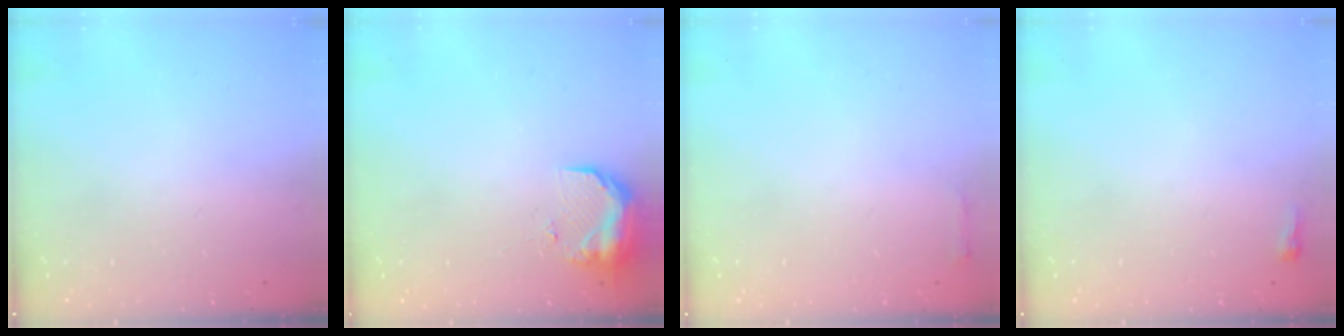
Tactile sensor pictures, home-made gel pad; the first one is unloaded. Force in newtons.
{"total": 9.9, "press": 9.4, "slide": 3.1}
{"total": 2.3, "press": 2.3, "slide": 0.5}
{"total": 2.4, "press": 2.4, "slide": 0.6}